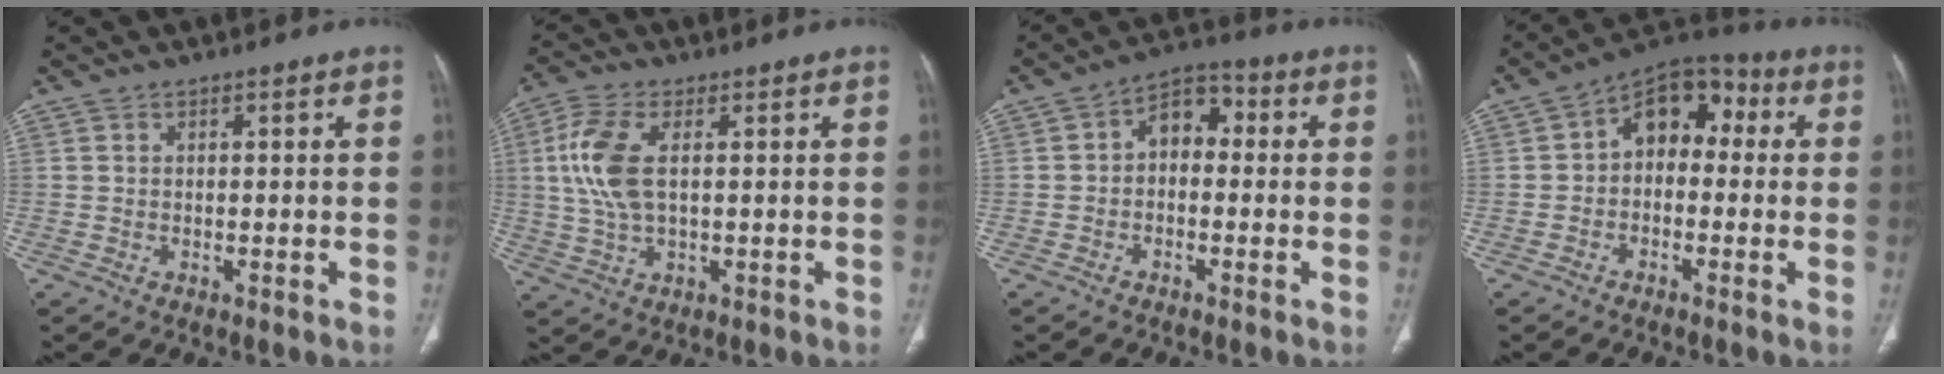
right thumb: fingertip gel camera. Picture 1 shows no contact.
{"total": 9.5, "force": [1.5, 4.7, 8.1], "torque": [-0.191, 0.005, 0.031]}
{"total": 6.7, "force": [-0.1, 4.7, 4.8], "torque": [-0.050, 0.031, -0.017]}
{"total": 10.2, "force": [0.5, 7.2, 7.2], "torque": [-0.068, 0.039, -0.013]}